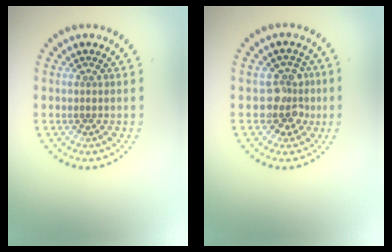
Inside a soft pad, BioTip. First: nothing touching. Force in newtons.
{"total": 3.3, "press": 3.0, "slide": 1.2}